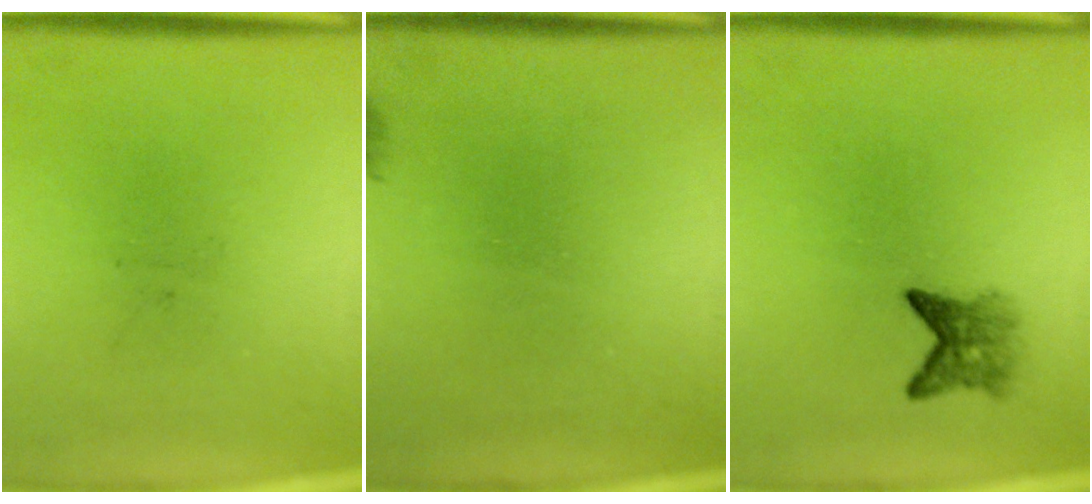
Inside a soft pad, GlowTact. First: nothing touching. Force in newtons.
{"total": 1.1}
{"total": 3.0}